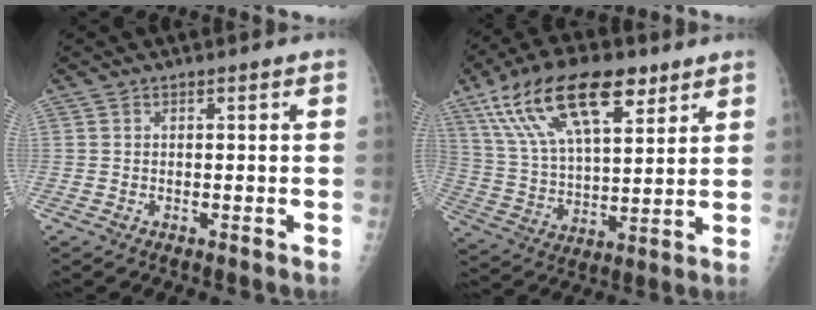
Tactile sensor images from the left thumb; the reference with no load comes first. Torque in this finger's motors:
{"motor_torque": [1.08, 1.48, 1.69, -1.08, 0.40]}